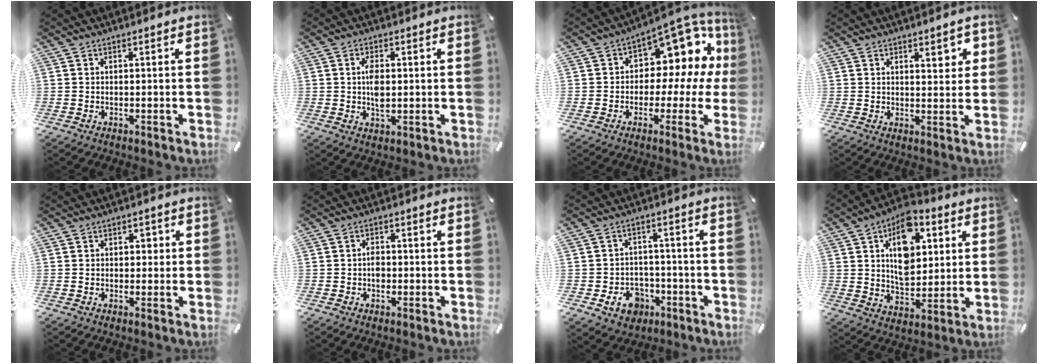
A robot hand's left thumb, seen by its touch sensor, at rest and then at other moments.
{"total": 5.9, "force": [0.7, 3.4, 4.8], "torque": [-0.089, 0.000, 0.006]}
{"total": 11.3, "force": [4.6, 7.6, 7.0], "torque": [-0.096, -0.055, 0.080]}
{"total": 4.3, "force": [2.4, 2.2, 2.8], "torque": [-0.028, -0.010, 0.035]}
{"total": 2.3, "force": [-0.1, 1.8, 1.3], "torque": [-0.011, 0.003, -0.011]}
{"total": 2.6, "force": [-0.5, 1.9, 1.7], "torque": [-0.033, 0.005, -0.009]}
{"total": 8.3, "force": [-3.6, 6.6, 3.6], "torque": [-0.067, 0.027, -0.062]}
{"total": 14.8, "force": [5.2, 10.1, 9.5], "torque": [-0.134, -0.016, 0.093]}